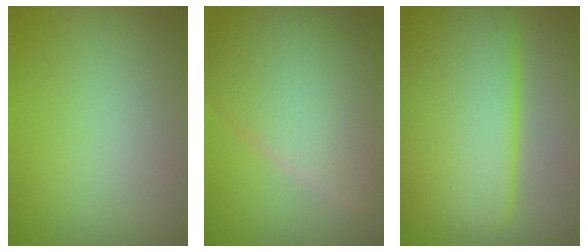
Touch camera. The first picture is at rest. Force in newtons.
{"total": 11.3, "press": 11.3, "slide": 0.6}
{"total": 11.9, "press": 11.9, "slide": 0.4}